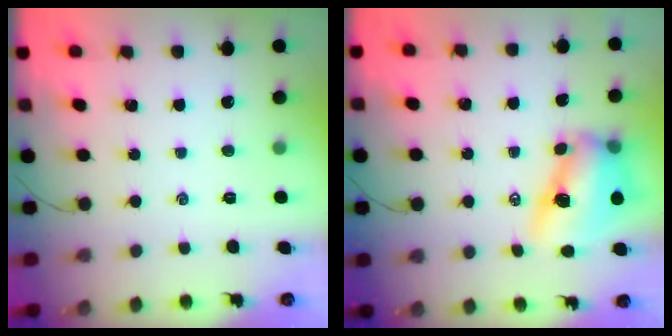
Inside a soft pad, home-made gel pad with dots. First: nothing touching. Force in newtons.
{"total": 12.4, "press": 12.1, "slide": 2.6}